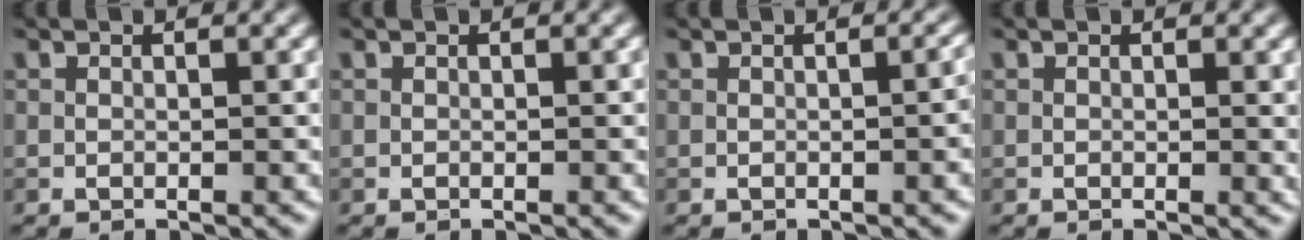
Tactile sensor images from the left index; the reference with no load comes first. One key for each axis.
{"total": 0.0}
{"total": 1.9, "fx": -0.3, "fy": 0.6, "fz": 1.7, "tx": -0.015, "ty": 0.003, "tz": -0.002}
{"total": 0.9, "fx": 0.1, "fy": 0.2, "fz": 0.8, "tx": -0.009, "ty": -0.003, "tz": 0.000}